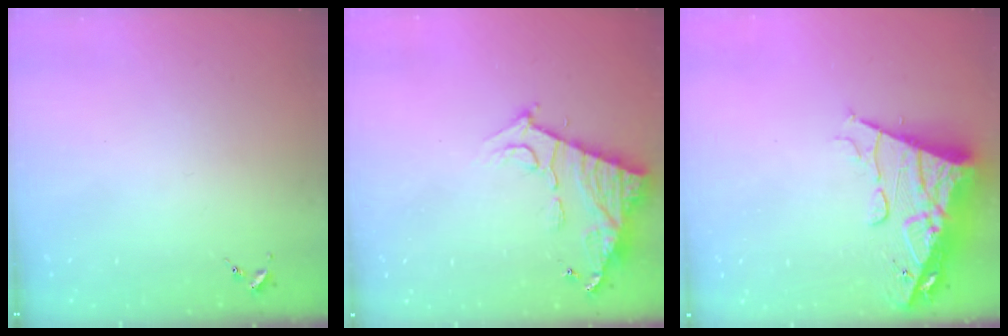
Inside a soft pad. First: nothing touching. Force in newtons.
{"total": 11.7, "press": 11.6, "slide": 0.8}
{"total": 15.2, "press": 15.1, "slide": 1.8}